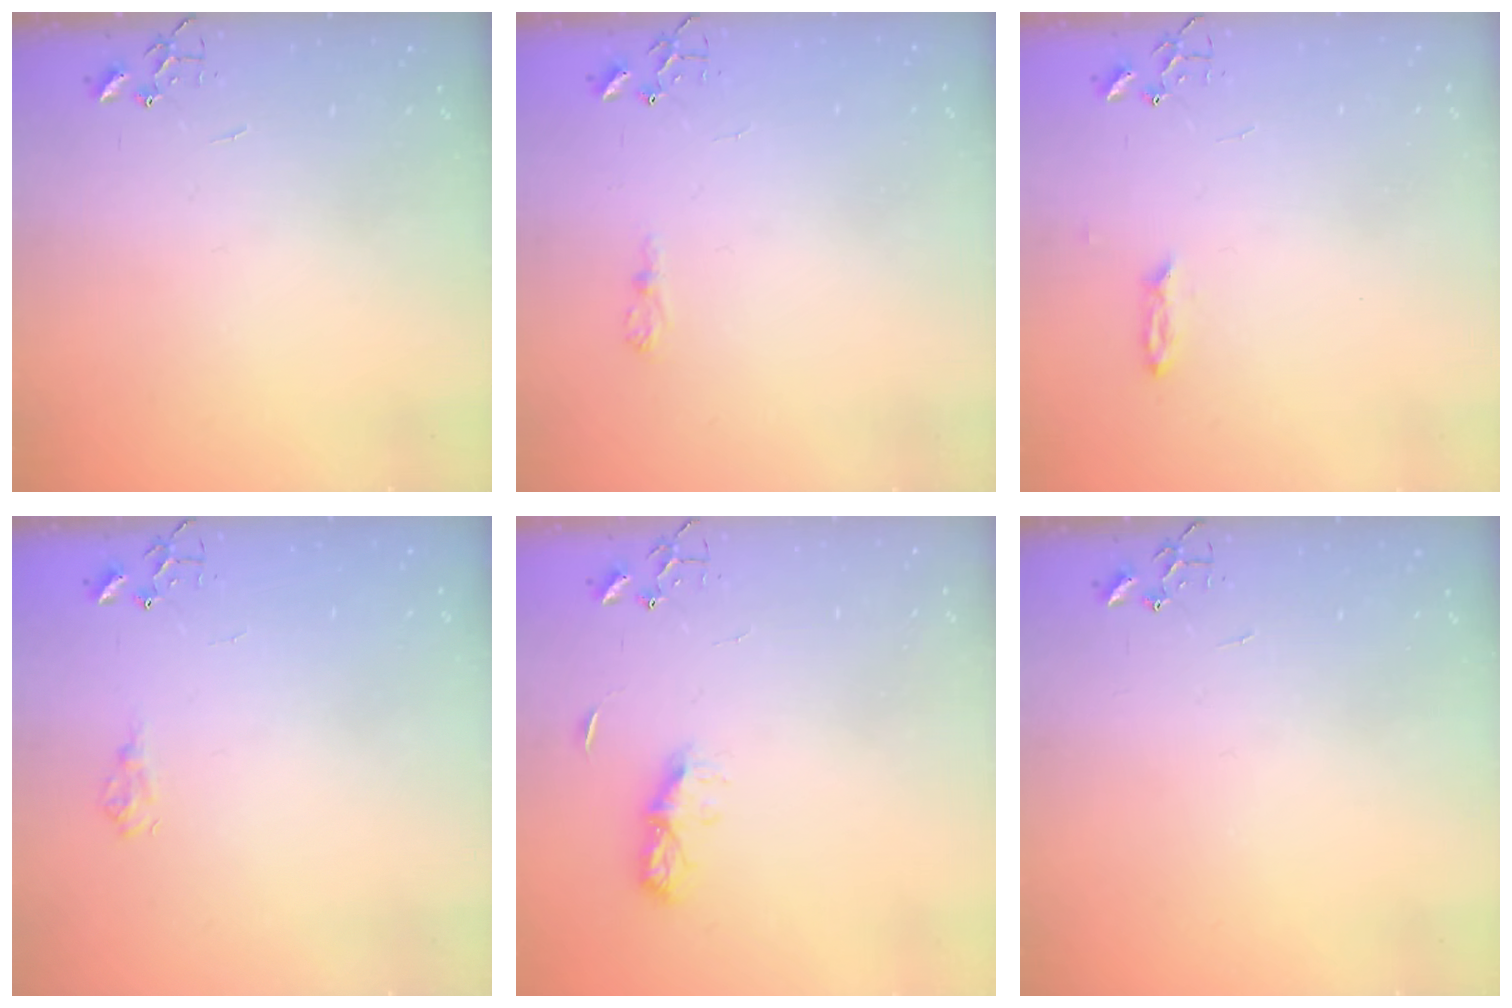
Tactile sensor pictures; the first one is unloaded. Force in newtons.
{"total": 6.0, "press": 6.0, "slide": 0.7}
{"total": 2.3, "press": 2.2, "slide": 0.4}
{"total": 6.6, "press": 6.5, "slide": 0.9}
{"total": 6.4, "press": 6.3, "slide": 0.7}
{"total": 0.0}